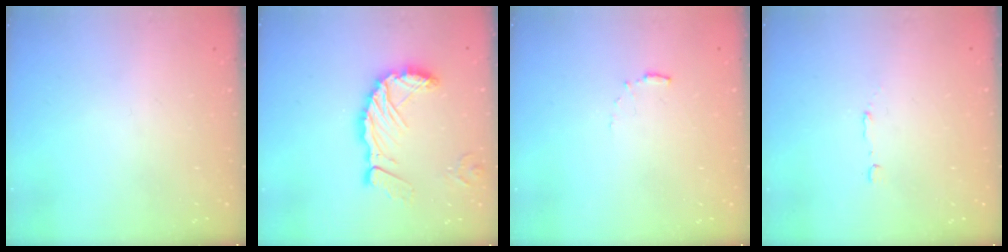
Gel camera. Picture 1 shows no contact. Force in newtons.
{"total": 10.9, "press": 10.8, "slide": 1.5}
{"total": 5.6, "press": 5.6, "slide": 0.5}
{"total": 2.9, "press": 2.9, "slide": 0.6}